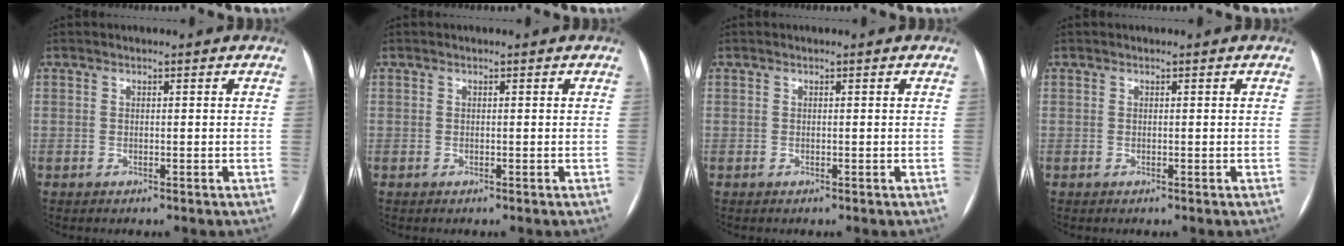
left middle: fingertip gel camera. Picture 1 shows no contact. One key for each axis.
{"total": 0.0}
{"total": 0.0}
{"total": 0.0}